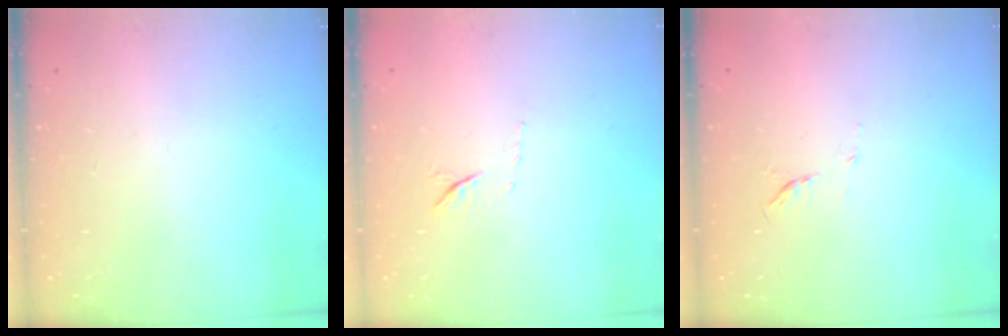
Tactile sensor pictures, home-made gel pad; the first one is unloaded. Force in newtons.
{"total": 6.1, "press": 5.9, "slide": 1.5}
{"total": 4.3, "press": 4.1, "slide": 1.3}